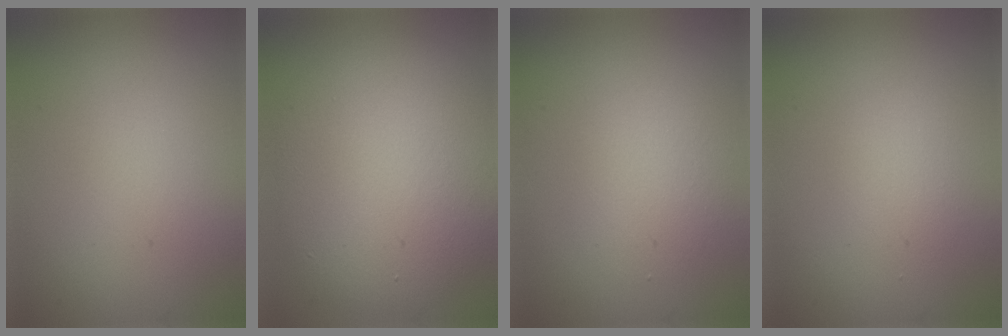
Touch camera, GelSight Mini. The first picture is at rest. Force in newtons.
{"total": 8.9, "press": 8.9, "slide": 0.5}
{"total": 2.5, "press": 2.5, "slide": 0.1}
{"total": 1.3, "press": 1.3, "slide": 0.1}